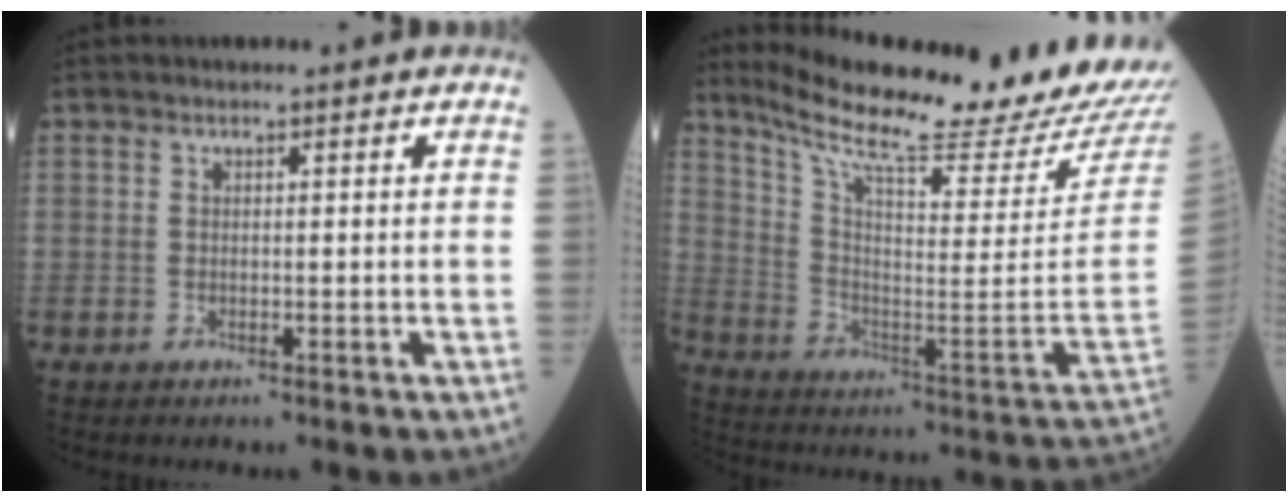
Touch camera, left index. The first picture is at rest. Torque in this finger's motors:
{"motor_torque": [0.72, -1.42, 0.23, 0.03]}